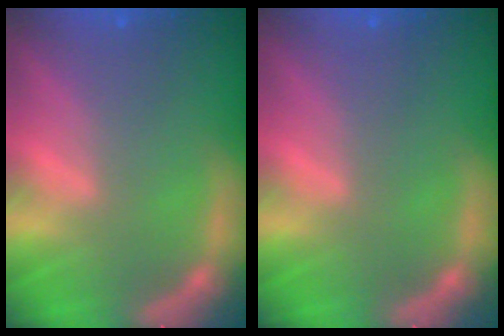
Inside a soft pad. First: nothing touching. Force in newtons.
{"total": 0.0}